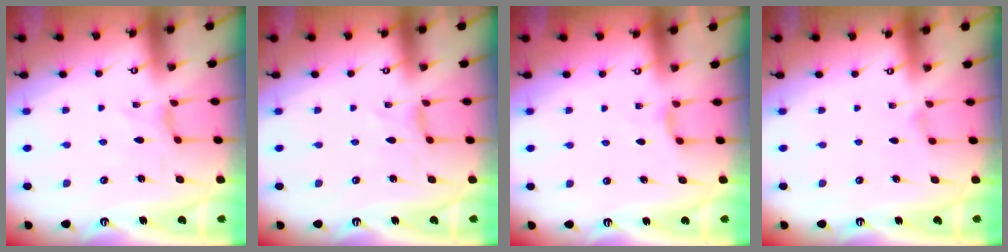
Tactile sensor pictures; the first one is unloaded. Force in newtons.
{"total": 0.0}
{"total": 1.9, "press": 1.9, "slide": 0.4}
{"total": 2.1, "press": 2.1, "slide": 0.4}